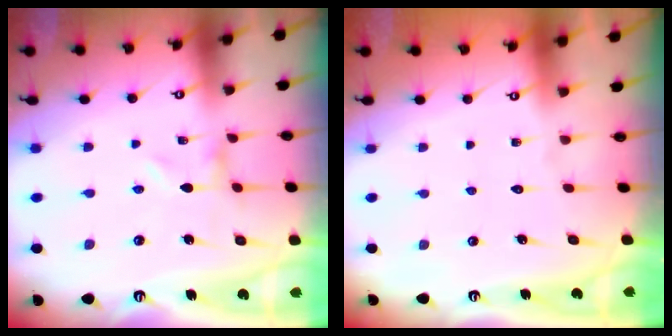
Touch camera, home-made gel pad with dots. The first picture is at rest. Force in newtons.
{"total": 1.6, "press": 1.6, "slide": 0.2}